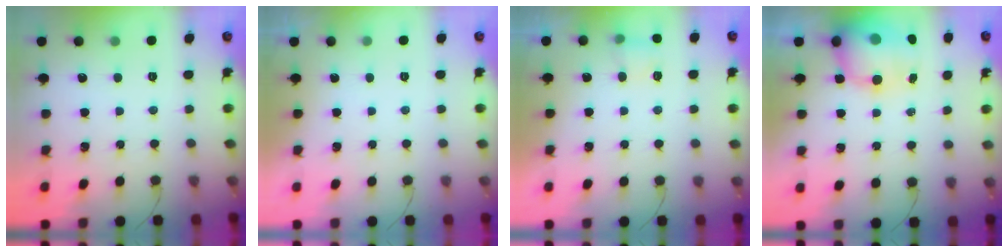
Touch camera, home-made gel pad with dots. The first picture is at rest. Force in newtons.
{"total": 0.0}
{"total": 4.7, "press": 4.4, "slide": 1.6}
{"total": 14.2, "press": 13.6, "slide": 4.0}